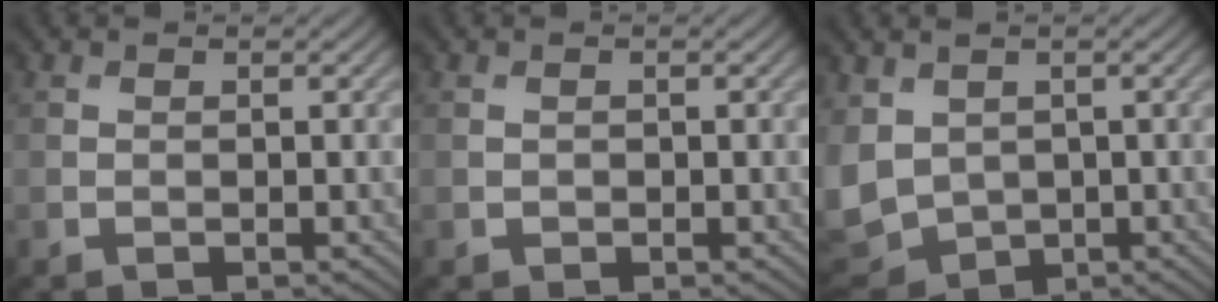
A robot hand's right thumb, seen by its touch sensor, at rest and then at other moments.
{"total": 0.5, "force": [-0.1, 0.5, 0.2], "torque": [-0.003, -0.004, -0.003]}
{"total": 7.7, "force": [0.0, 5.9, 4.9], "torque": [-0.163, -0.016, -0.003]}